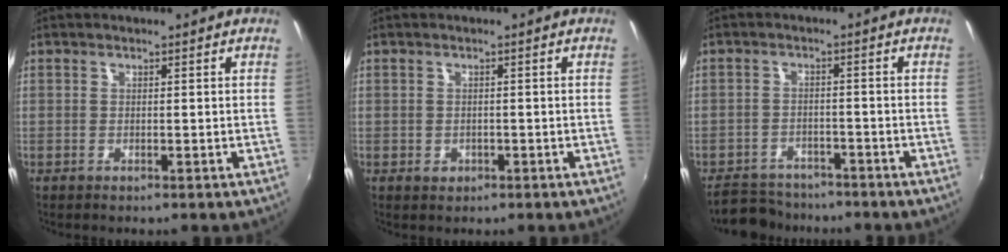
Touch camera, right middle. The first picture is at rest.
{"total": 2.7, "force": [-0.7, 2.4, 1.2], "torque": [-0.021, -0.003, -0.007]}
{"total": 9.8, "force": [-8.4, 4.3, 2.7], "torque": [-0.078, -0.003, -0.129]}